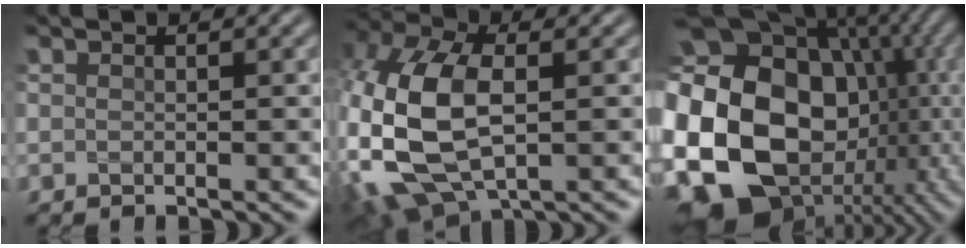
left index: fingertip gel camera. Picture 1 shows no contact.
{"total": 11.6, "force": [-0.3, 6.9, 9.2], "torque": [-0.238, -0.008, -0.004]}
{"total": 21.7, "force": [-1.3, 16.6, 13.8], "torque": [-0.300, -0.009, -0.002]}